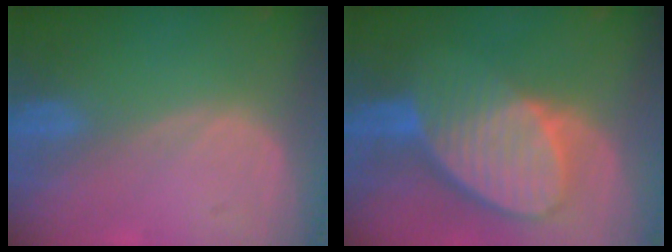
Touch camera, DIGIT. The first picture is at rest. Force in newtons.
{"total": 10.0, "press": 8.7, "slide": 4.8}